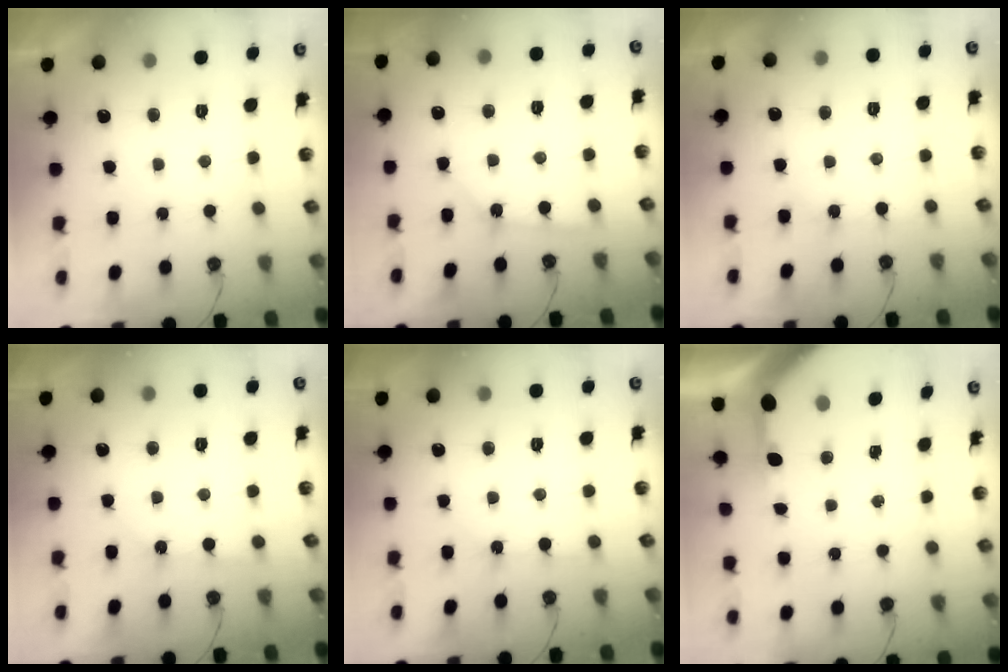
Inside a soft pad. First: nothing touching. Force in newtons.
{"total": 2.5, "press": 2.5, "slide": 0.3}
{"total": 2.9, "press": 2.9, "slide": 0.5}
{"total": 4.2, "press": 4.2, "slide": 0.5}
{"total": 3.2, "press": 3.2, "slide": 0.4}
{"total": 5.6, "press": 5.6, "slide": 0.4}